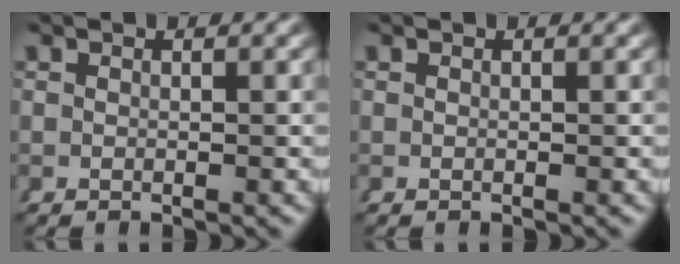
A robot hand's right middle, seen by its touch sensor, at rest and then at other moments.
{"total": 0.0}